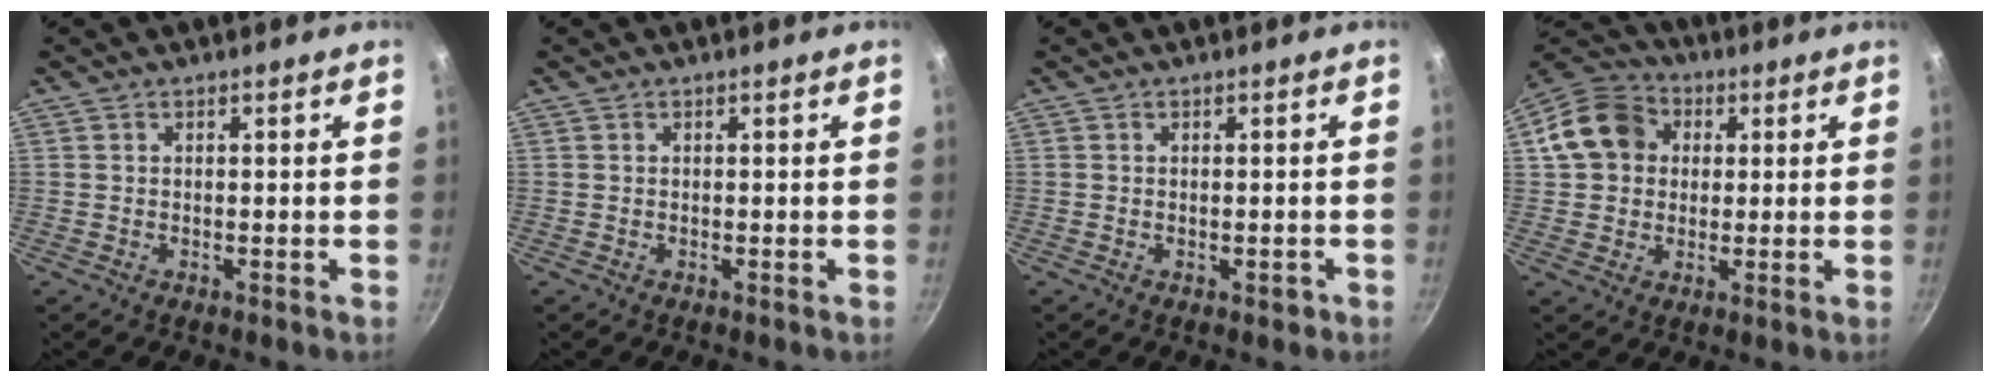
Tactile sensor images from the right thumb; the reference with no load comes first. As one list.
[{"total": 0.0}, {"total": 1.3, "force": [-0.5, 0.7, 1.0], "torque": [-0.012, 0.002, -0.008]}, {"total": 12.1, "force": [2.4, 10.1, 6.1], "torque": [-0.087, 0.022, 0.025]}]